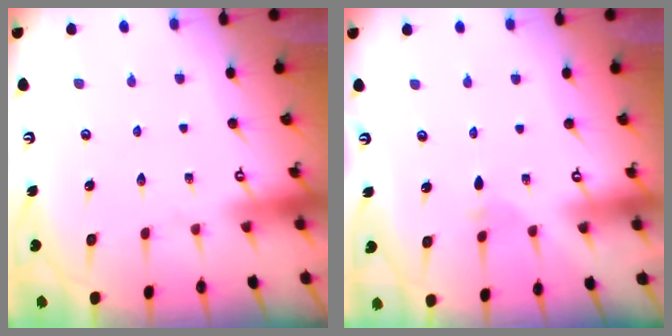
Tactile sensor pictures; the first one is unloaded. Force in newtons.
{"total": 1.4, "press": 1.4, "slide": 0.3}